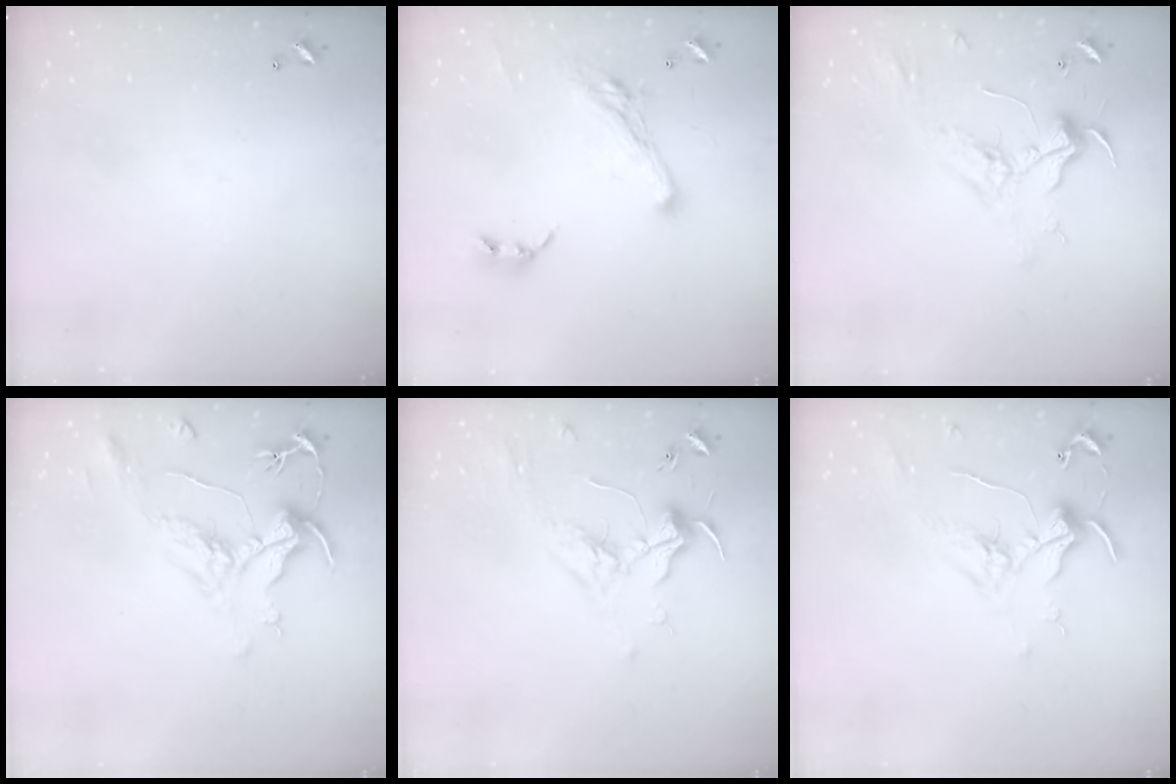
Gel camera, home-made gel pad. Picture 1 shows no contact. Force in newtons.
{"total": 7.4, "press": 7.2, "slide": 1.3}
{"total": 2.4, "press": 2.3, "slide": 0.8}
{"total": 2.1, "press": 1.7, "slide": 1.3}
{"total": 1.8, "press": 1.7, "slide": 0.6}
{"total": 0.7, "press": 0.3, "slide": 0.7}